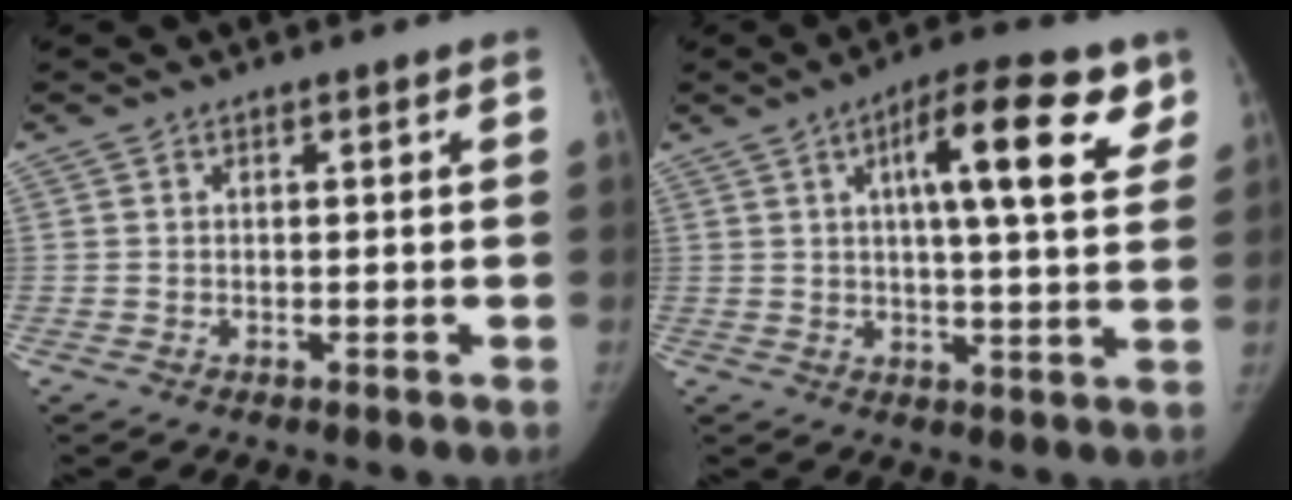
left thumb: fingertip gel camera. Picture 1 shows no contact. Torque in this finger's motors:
{"motor_torque": [0.55, 0.63, 0.44, 0.33, 0.07]}